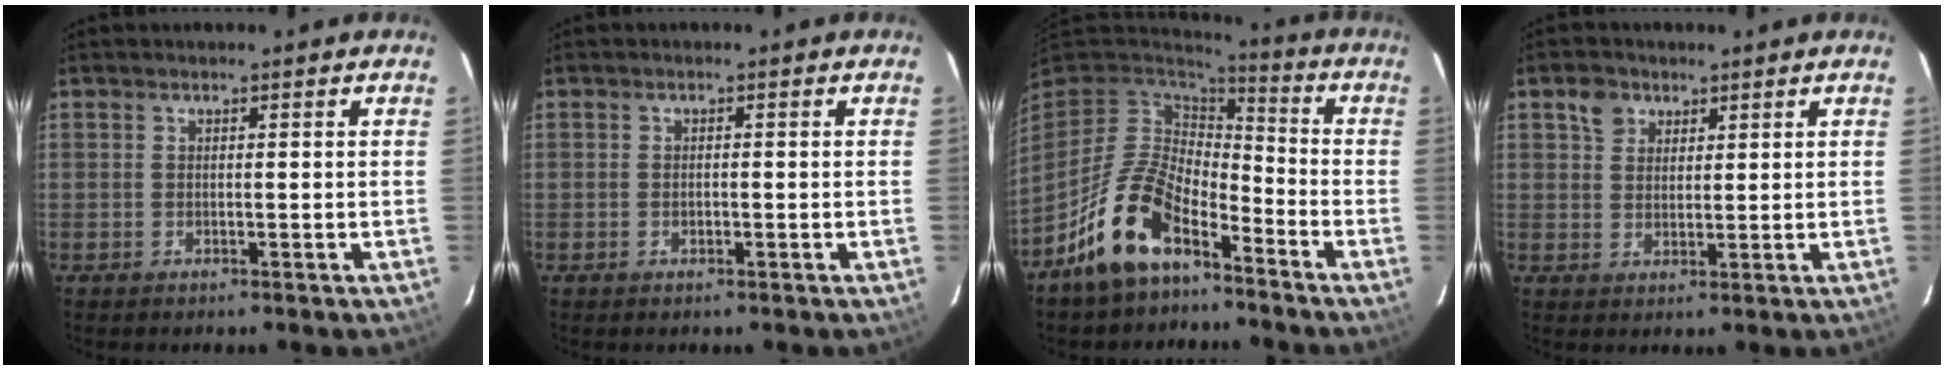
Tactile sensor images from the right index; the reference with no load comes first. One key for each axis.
{"total": 0.9, "fx": -0.3, "fy": 0.6, "fz": 0.5, "tx": -0.009, "ty": 0.001, "tz": -0.005}
{"total": 14.2, "fx": -8.6, "fy": 7.1, "fz": 8.8, "tx": -0.183, "ty": 0.002, "tz": -0.160}
{"total": 4.0, "fx": 2.2, "fy": 3.1, "fz": 1.3, "tx": -0.016, "ty": 0.015, "tz": 0.041}